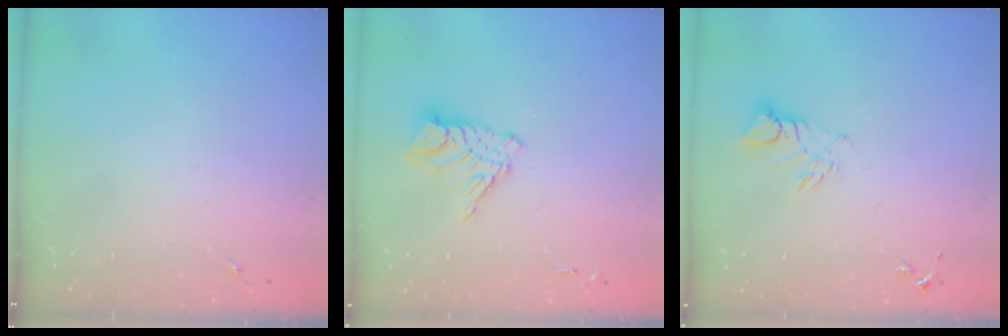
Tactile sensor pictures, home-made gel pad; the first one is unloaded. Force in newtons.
{"total": 11.0, "press": 10.9, "slide": 1.0}
{"total": 5.3, "press": 5.2, "slide": 0.4}